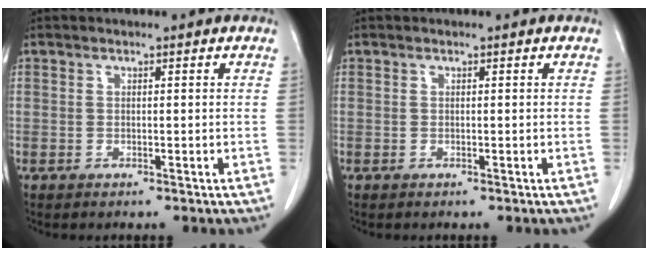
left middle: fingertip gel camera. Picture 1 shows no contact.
{"total": 0.0}